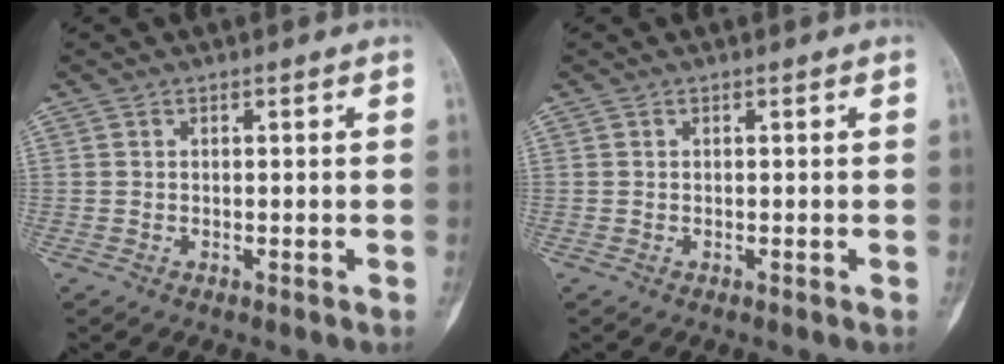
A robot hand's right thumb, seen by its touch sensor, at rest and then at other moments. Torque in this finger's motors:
{"motor_torque": [0.64, 0.13, -0.05, 0.08, 0.05]}